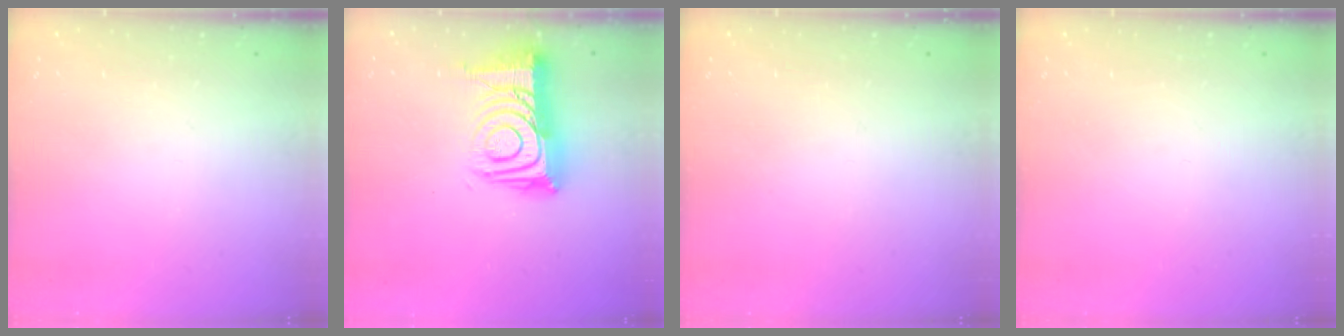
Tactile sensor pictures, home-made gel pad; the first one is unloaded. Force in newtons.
{"total": 17.3, "press": 17.2, "slide": 1.3}
{"total": 2.8, "press": 2.8, "slide": 0.4}
{"total": 0.0}